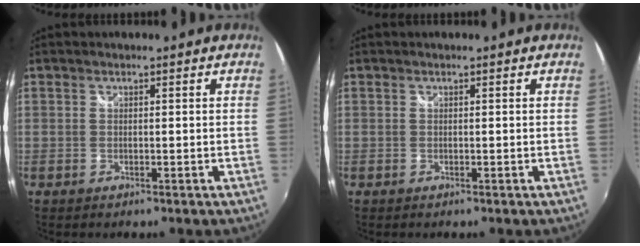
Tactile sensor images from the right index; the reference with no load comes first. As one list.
[{"total": 0.0}]